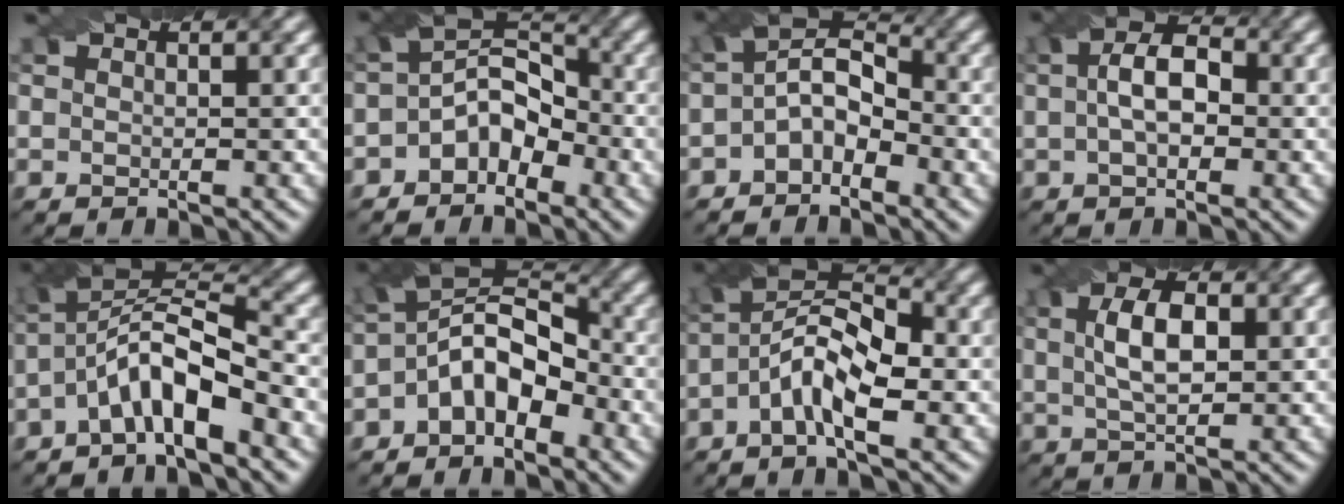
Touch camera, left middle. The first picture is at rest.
{"total": 4.8, "force": [-2.1, 3.2, 2.9], "torque": [-0.040, 0.009, -0.045]}
{"total": 4.7, "force": [-1.4, 2.9, 3.4], "torque": [-0.058, 0.011, -0.034]}
{"total": 5.0, "force": [0.4, 2.8, 4.1], "torque": [-0.066, 0.017, -0.006]}
{"total": 6.4, "force": [-2.8, 1.9, 5.4], "torque": [-0.097, 0.014, -0.062]}
{"total": 6.6, "force": [-2.5, 3.8, 4.8], "torque": [-0.077, 0.017, -0.056]}
{"total": 6.3, "force": [-1.7, 2.4, 5.5], "torque": [-0.106, 0.019, -0.040]}
{"total": 4.8, "force": [1.1, 2.2, 4.2], "torque": [-0.083, 0.006, 0.018]}